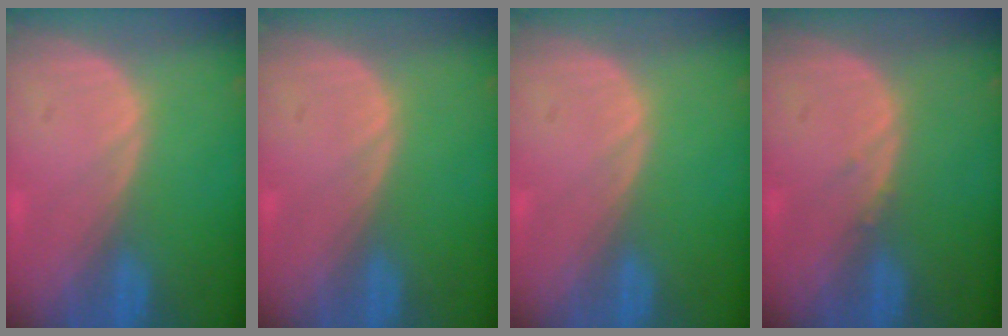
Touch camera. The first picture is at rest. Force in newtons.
{"total": 0.0}
{"total": 0.0}
{"total": 0.6, "press": 0.6, "slide": 0.3}